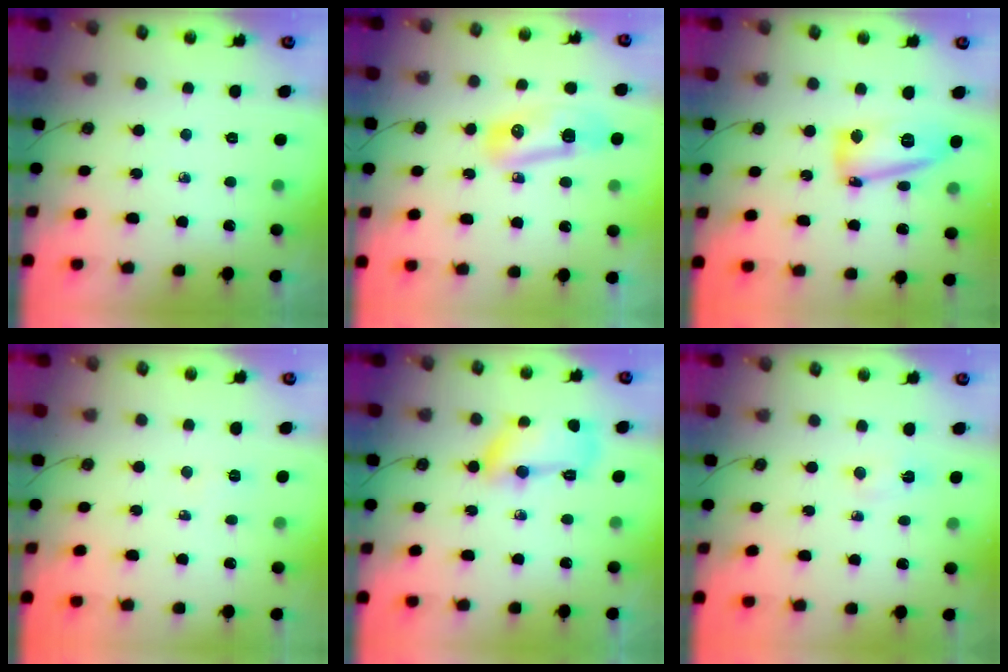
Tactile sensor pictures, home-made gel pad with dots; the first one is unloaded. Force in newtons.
{"total": 9.9, "press": 9.8, "slide": 1.5}
{"total": 14.4, "press": 14.2, "slide": 2.5}
{"total": 2.8, "press": 2.6, "slide": 0.9}
{"total": 10.7, "press": 10.6, "slide": 1.4}
{"total": 2.1, "press": 1.8, "slide": 1.0}